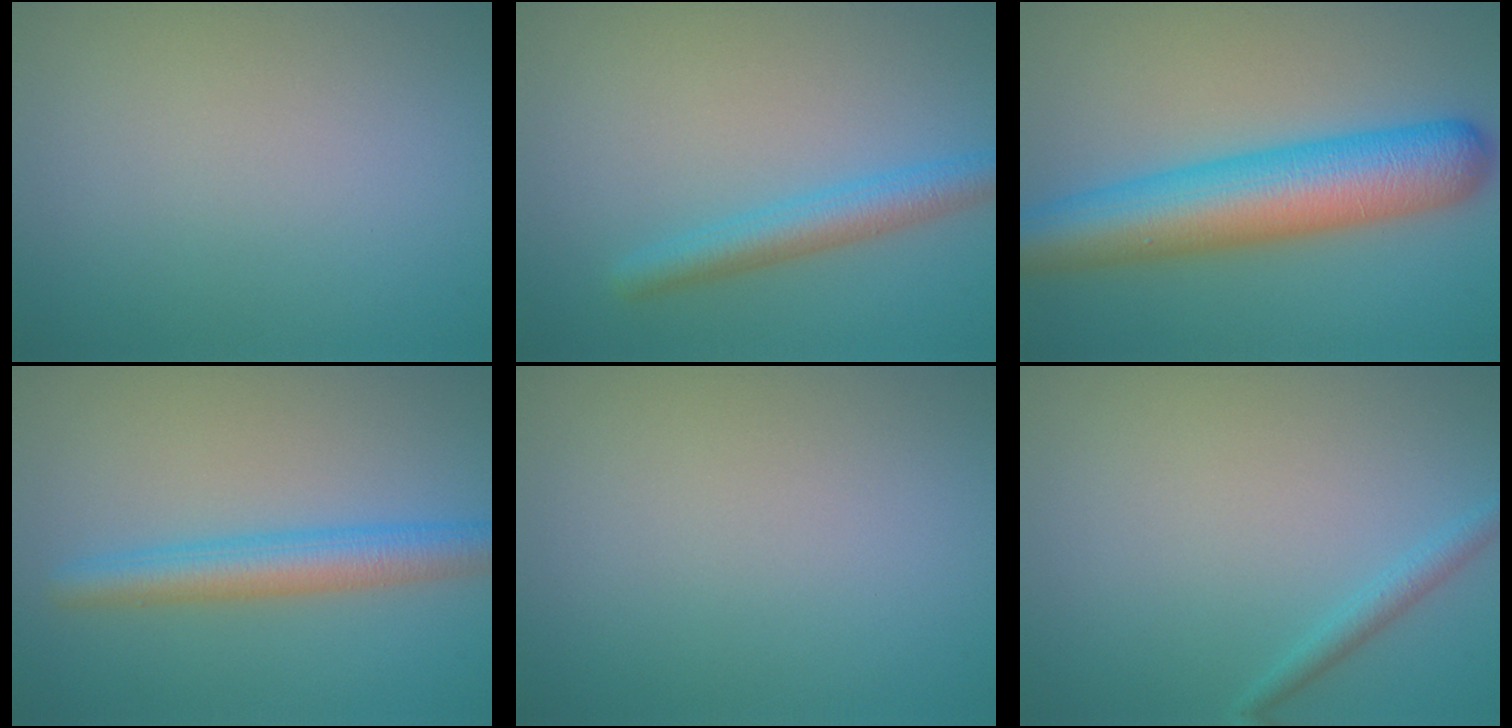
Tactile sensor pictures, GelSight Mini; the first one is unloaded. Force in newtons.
{"total": 3.3, "press": 3.3, "slide": 0.1}
{"total": 9.6, "press": 9.6, "slide": 0.3}
{"total": 4.3, "press": 4.3, "slide": 0.1}
{"total": 0.0}
{"total": 1.4, "press": 1.4, "slide": 0.1}